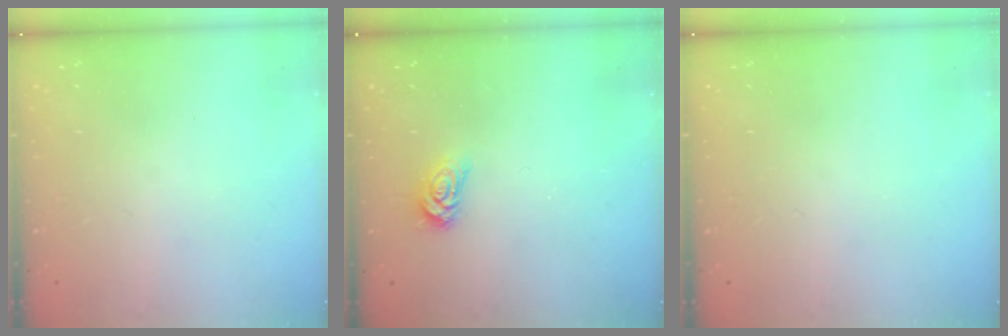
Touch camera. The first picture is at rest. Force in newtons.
{"total": 3.9, "press": 3.8, "slide": 0.5}
{"total": 0.0}